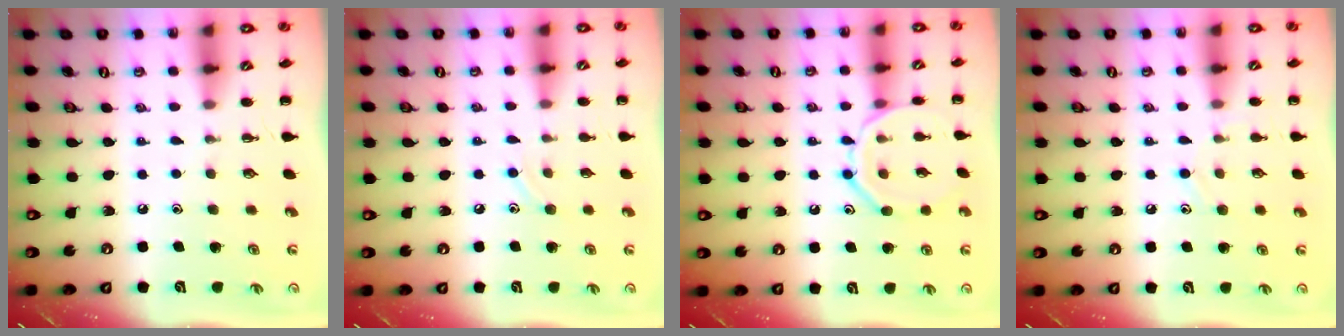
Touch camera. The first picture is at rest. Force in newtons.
{"total": 6.0, "press": 5.7, "slide": 2.0}
{"total": 10.9, "press": 10.9, "slide": 0.1}
{"total": 8.2, "press": 7.9, "slide": 2.2}